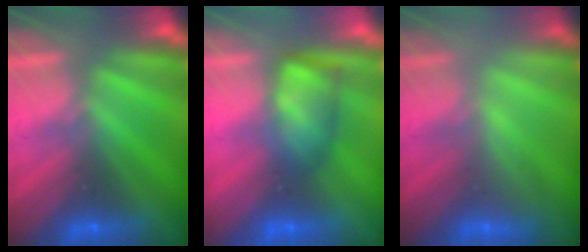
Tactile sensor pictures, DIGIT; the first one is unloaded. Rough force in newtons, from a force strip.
{"total": 4.7}
{"total": 2.3}